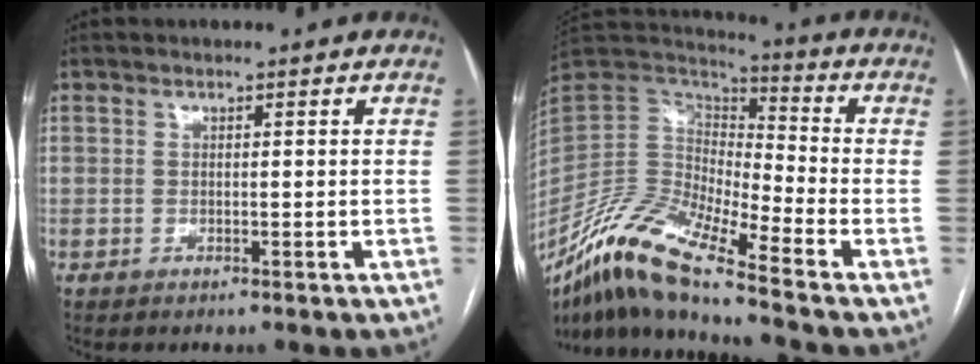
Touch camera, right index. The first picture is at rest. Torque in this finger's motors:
{"motor_torque": [1.05, -1.09, 0.20, 0.05]}